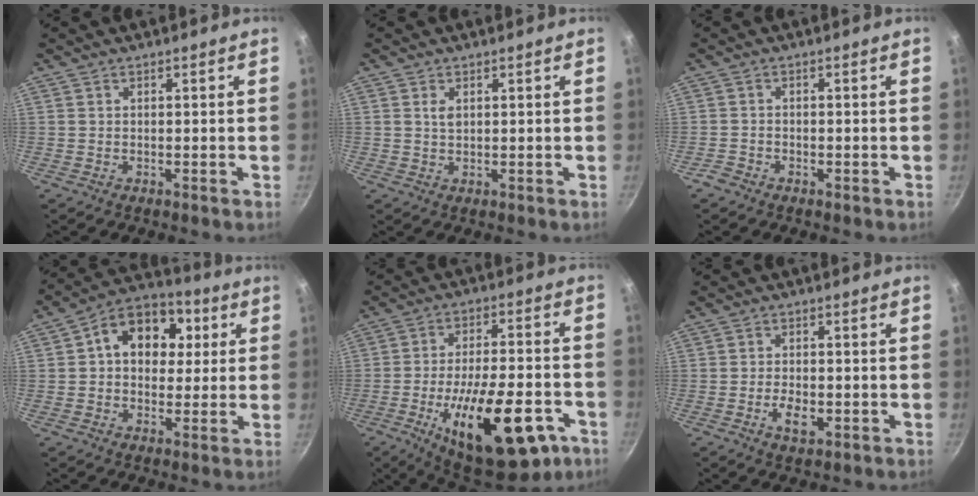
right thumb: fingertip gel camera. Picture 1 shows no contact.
{"total": 1.8, "force": [0.6, 1.1, 1.3], "torque": [-0.023, -0.002, 0.012]}
{"total": 1.9, "force": [-1.4, 1.1, 0.5], "torque": [-0.014, 0.013, -0.028]}
{"total": 13.6, "force": [2.9, 10.2, 8.5], "torque": [-0.090, 0.018, 0.027]}
{"total": 25.3, "force": [-10.5, 10.3, 20.5], "torque": [-0.280, 0.028, -0.146]}
{"total": 4.5, "force": [-1.5, 2.4, 3.5], "torque": [-0.063, 0.007, -0.024]}